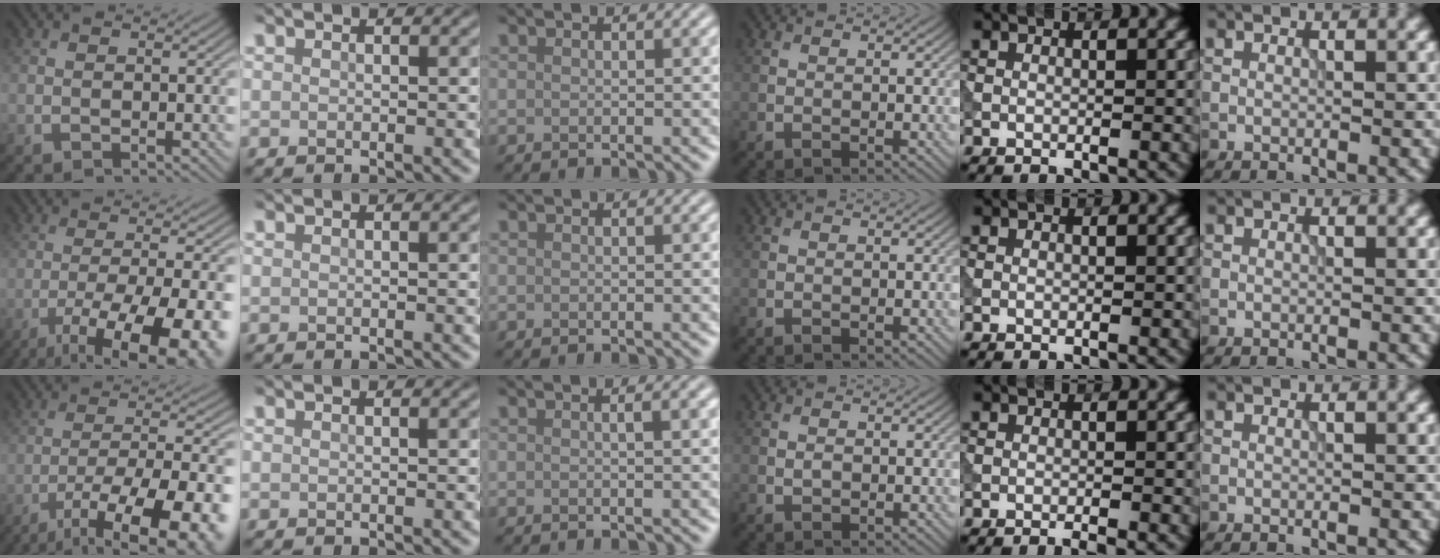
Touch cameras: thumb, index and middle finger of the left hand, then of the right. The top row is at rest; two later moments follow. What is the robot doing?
{"motion": "extract", "object": "tissue"}